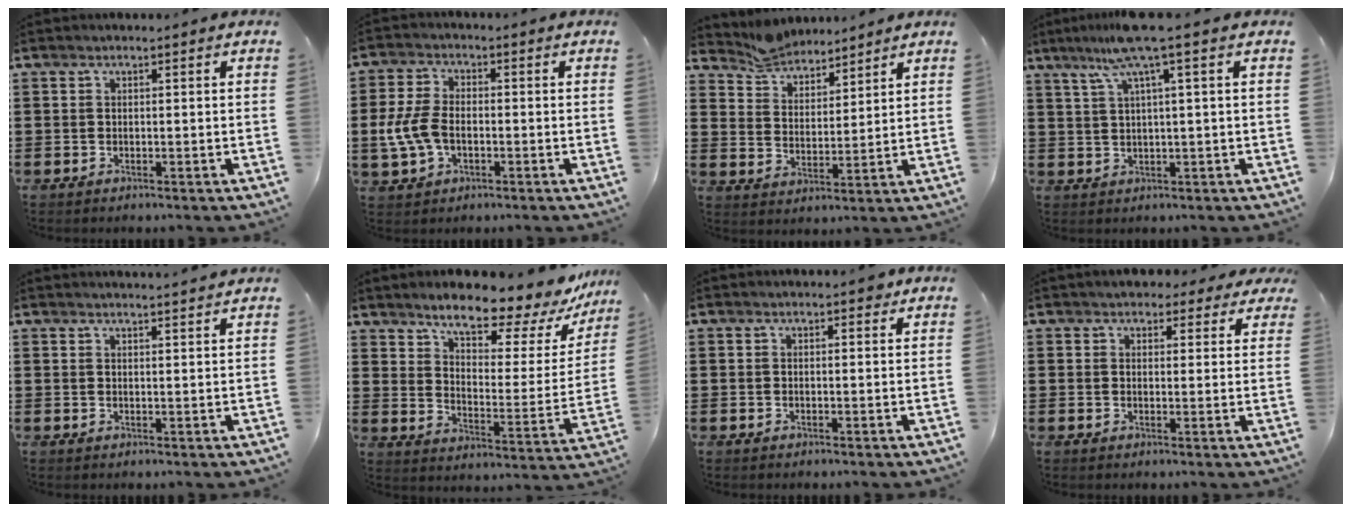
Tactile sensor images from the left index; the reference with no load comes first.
{"total": 6.1, "force": [-1.1, 3.9, 4.6], "torque": [-0.119, -0.002, -0.026]}
{"total": 5.9, "force": [5.7, 1.6, 0.4], "torque": [-0.031, -0.015, 0.109]}
{"total": 7.1, "force": [3.4, -0.4, 6.2], "torque": [-0.126, 0.000, 0.058]}
{"total": 2.0, "force": [2.0, -0.5, 0.2], "torque": [-0.007, -0.004, 0.039]}
{"total": 9.7, "force": [8.4, 2.2, 4.1], "torque": [-0.077, -0.061, 0.141]}
{"total": 0.9, "force": [0.7, 0.5, 0.4], "torque": [-0.003, 0.001, 0.011]}
{"total": 3.1, "force": [2.6, 1.6, 0.6], "torque": [-0.014, 0.001, 0.046]}